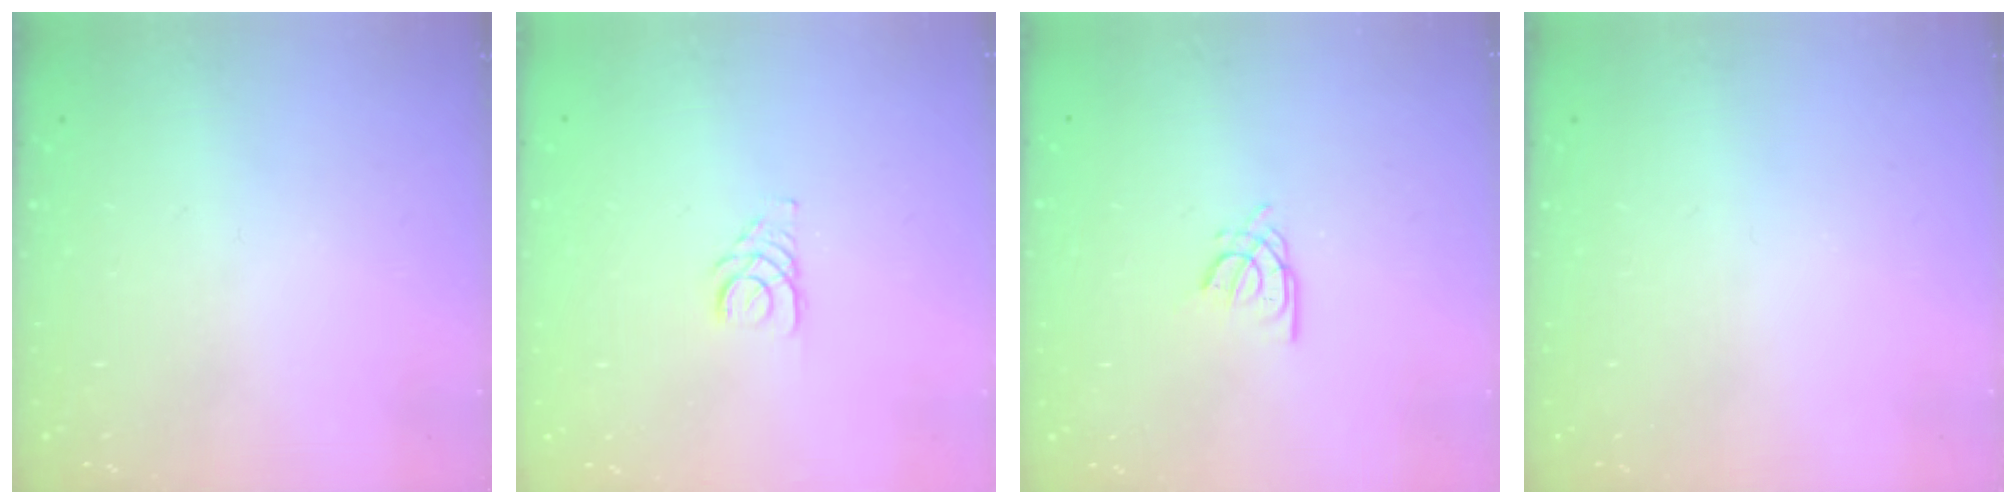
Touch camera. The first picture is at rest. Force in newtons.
{"total": 2.9, "press": 2.9, "slide": 0.3}
{"total": 3.3, "press": 3.3, "slide": 0.3}
{"total": 0.0}